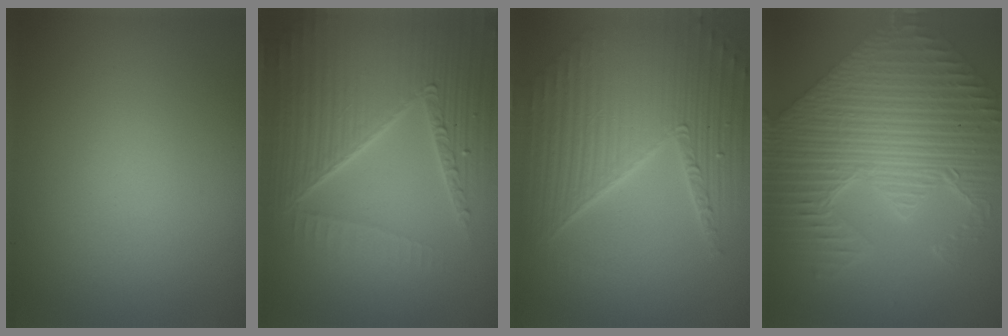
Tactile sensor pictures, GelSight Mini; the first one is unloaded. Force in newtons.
{"total": 9.3, "press": 6.1, "slide": 6.9}
{"total": 10.2, "press": 6.5, "slide": 7.9}
{"total": 11.1, "press": 8.1, "slide": 7.6}